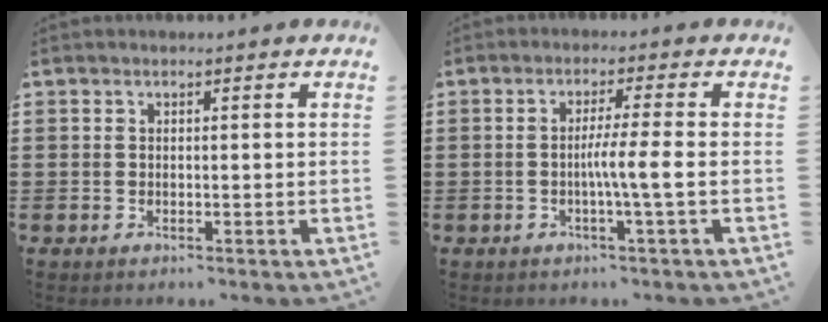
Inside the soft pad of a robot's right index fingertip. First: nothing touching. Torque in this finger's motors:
{"motor_torque": [1.03, -0.45, 0.48, 0.15]}